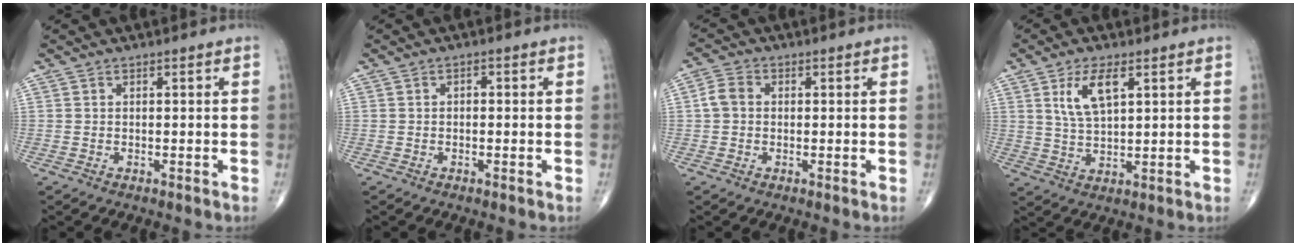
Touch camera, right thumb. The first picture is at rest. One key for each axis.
{"total": 1.0, "fx": 0.0, "fy": 0.6, "fz": 0.8, "tx": -0.009, "ty": 0.004, "tz": -0.004}
{"total": 3.6, "fx": 0.1, "fy": 2.9, "fz": 2.1, "tx": -0.041, "ty": 0.012, "tz": -0.003}
{"total": 7.3, "fx": 3.1, "fy": 2.9, "fz": 5.9, "tx": -0.111, "ty": -0.011, "tz": 0.066}